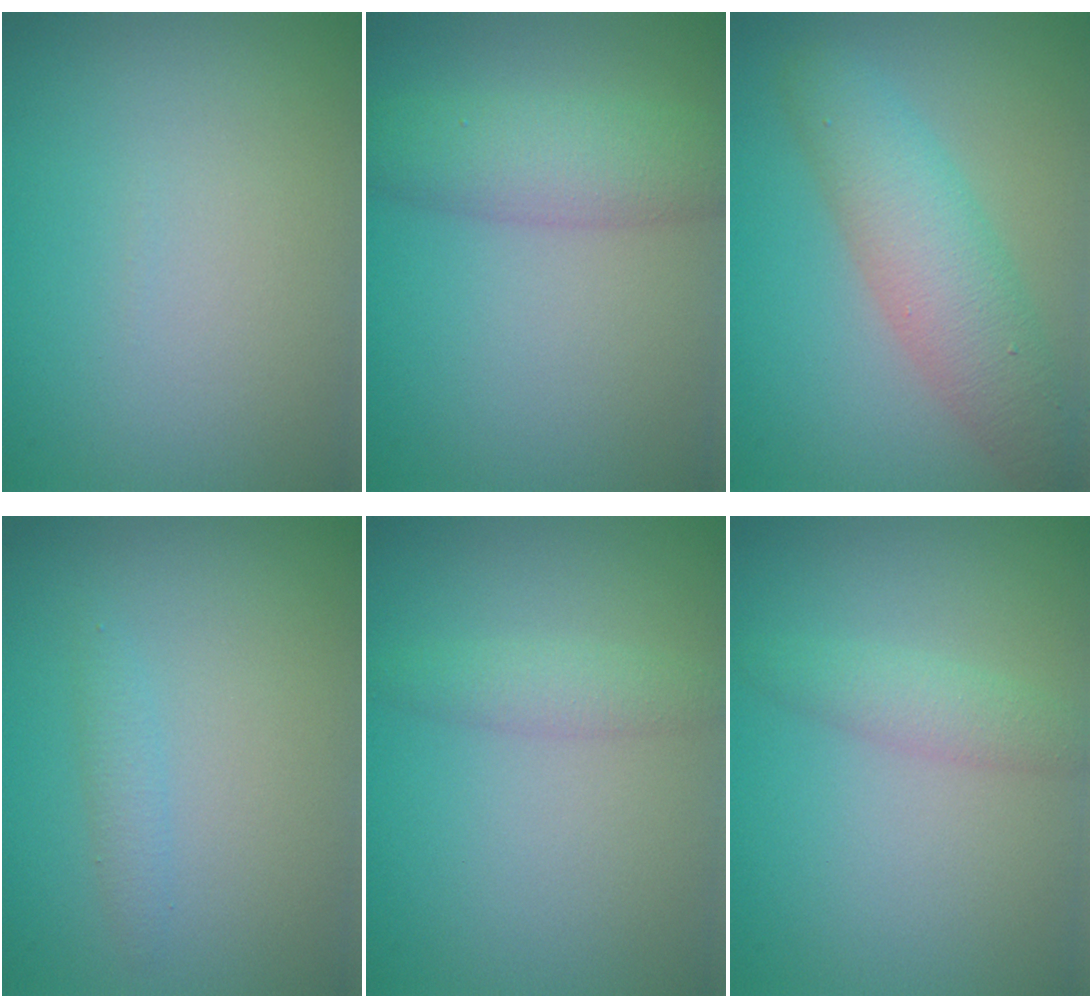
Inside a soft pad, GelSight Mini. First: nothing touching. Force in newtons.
{"total": 4.4, "press": 4.4, "slide": 0.1}
{"total": 5.3, "press": 5.3, "slide": 0.1}
{"total": 1.0, "press": 1.0, "slide": 0.0}
{"total": 1.7, "press": 1.7, "slide": 0.1}
{"total": 1.8, "press": 1.8, "slide": 0.1}